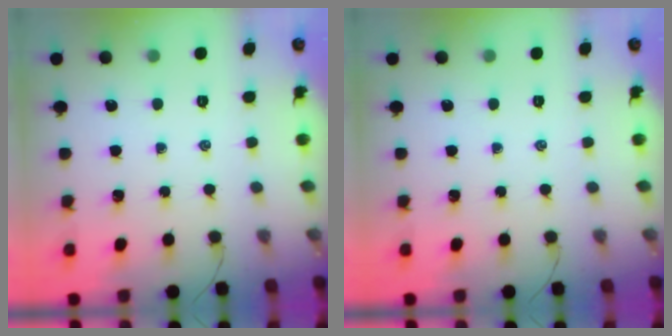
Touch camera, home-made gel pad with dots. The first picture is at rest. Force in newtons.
{"total": 0.0}